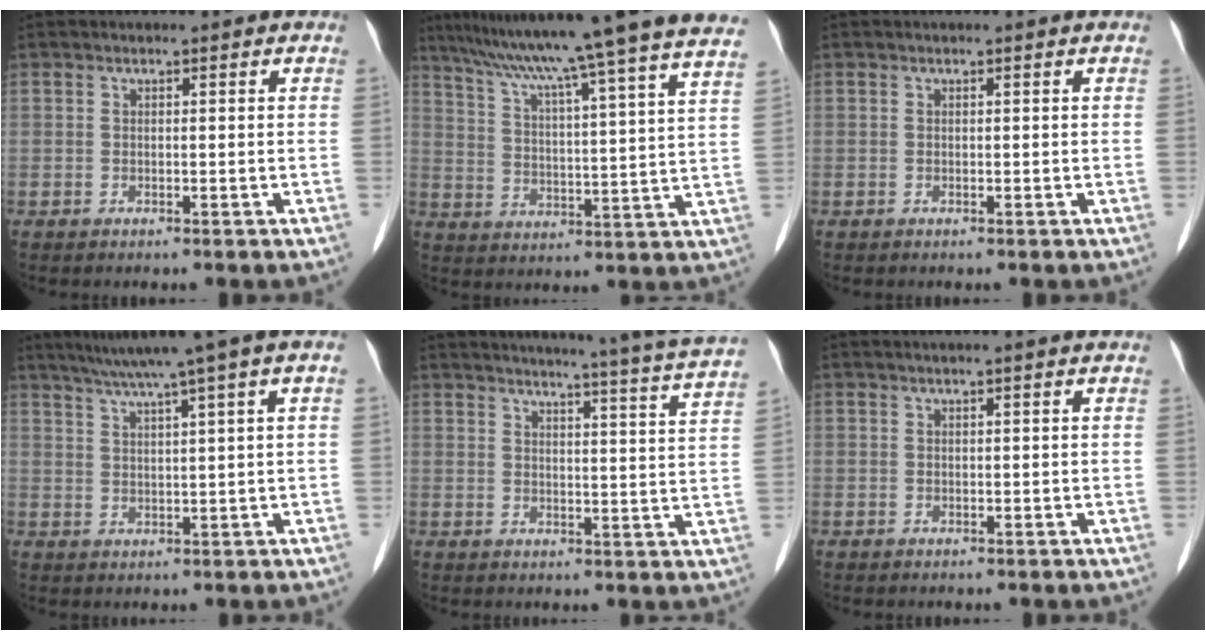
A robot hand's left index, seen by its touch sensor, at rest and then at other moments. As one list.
[{"total": 25.0, "force": [21.6, -1.9, 12.5], "torque": [-0.207, -0.035, 0.288]}, {"total": 0.0}, {"total": 8.7, "force": [5.5, -0.9, 6.7], "torque": [-0.103, 0.034, 0.083]}, {"total": 15.2, "force": [14.0, -2.1, 5.5], "torque": [-0.090, -0.062, 0.157]}, {"total": 0.0}]